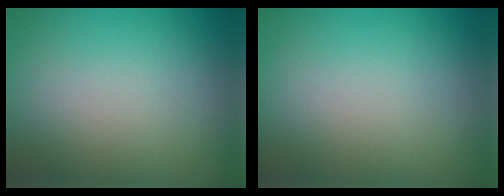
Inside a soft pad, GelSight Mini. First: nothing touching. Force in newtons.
{"total": 0.0}